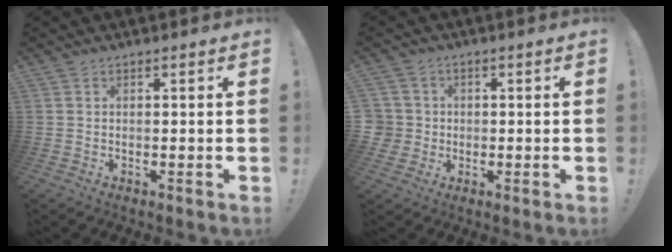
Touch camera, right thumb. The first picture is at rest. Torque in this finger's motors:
{"motor_torque": [-0.16, 0.18, 0.08, -0.11, -0.09]}